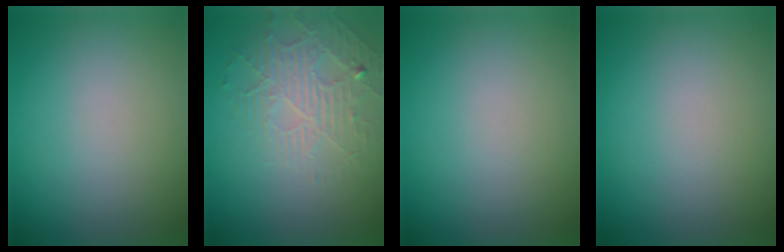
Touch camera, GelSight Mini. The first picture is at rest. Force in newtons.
{"total": 2.6, "press": 2.0, "slide": 1.7}
{"total": 0.0}
{"total": 0.0}